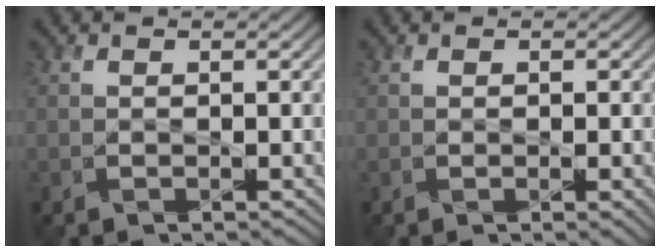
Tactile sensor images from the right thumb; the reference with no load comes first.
{"total": 1.2, "force": [-0.1, 0.2, 1.2], "torque": [-0.018, -0.004, -0.001]}